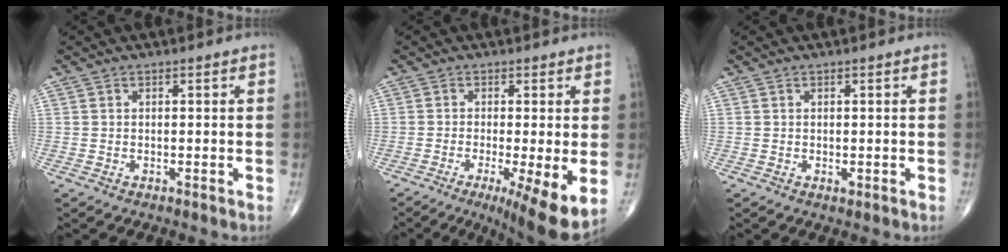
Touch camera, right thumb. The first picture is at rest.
{"total": 10.2, "force": [-2.8, 2.1, 9.6], "torque": [-0.149, -0.023, -0.043]}
{"total": 0.8, "force": [-0.1, 0.5, 0.6], "torque": [-0.005, -0.001, 0.000]}